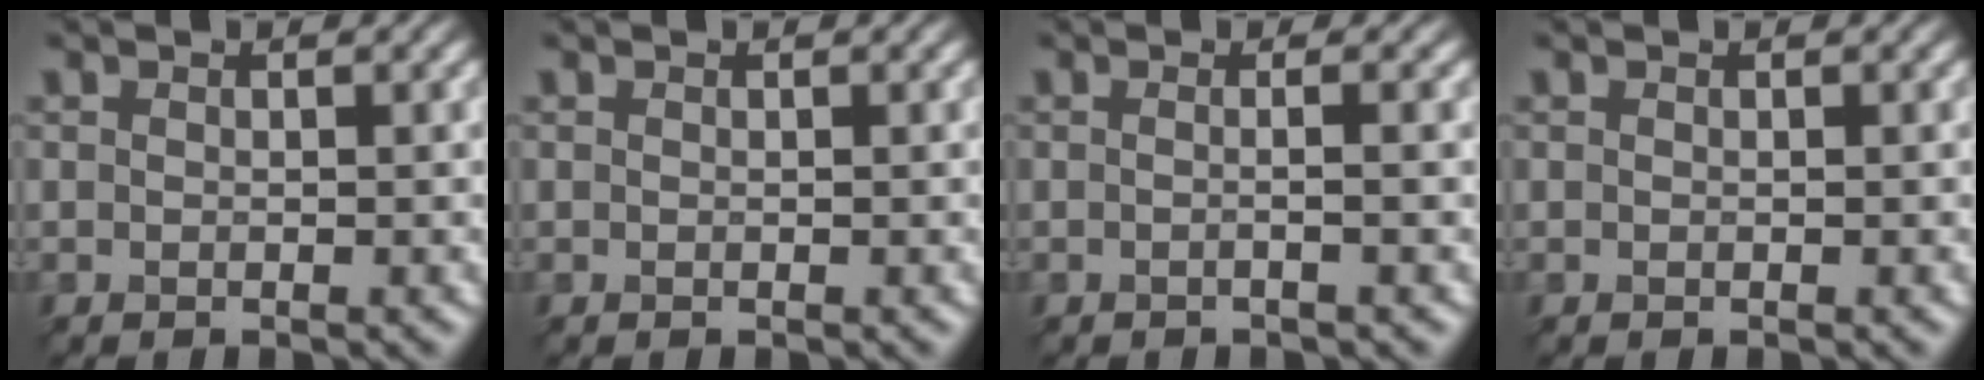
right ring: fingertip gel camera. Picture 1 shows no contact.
{"total": 0.0}
{"total": 1.3, "force": [0.1, 0.4, 1.3], "torque": [-0.007, -0.004, -0.020]}
{"total": 0.0}